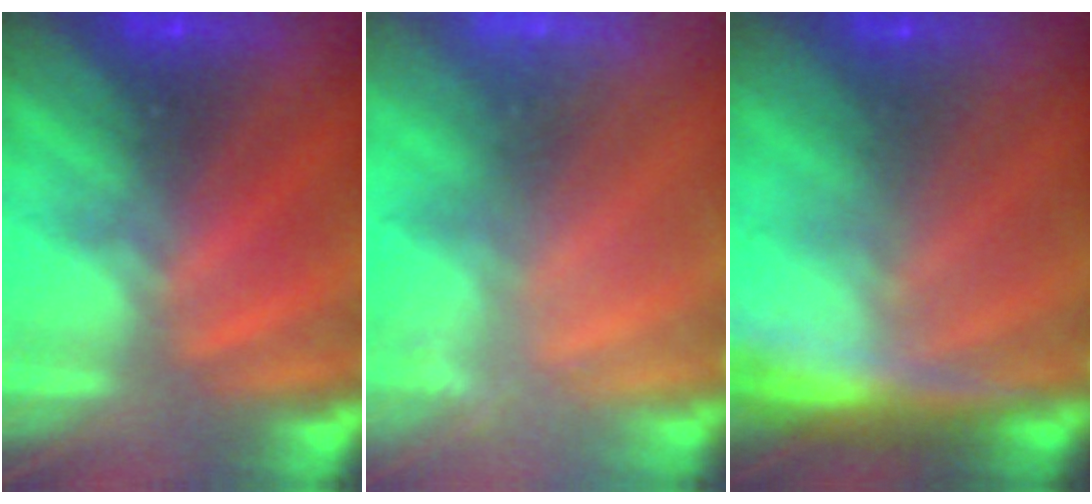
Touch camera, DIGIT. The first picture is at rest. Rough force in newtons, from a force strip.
{"total": 2.6}
{"total": 5.9}